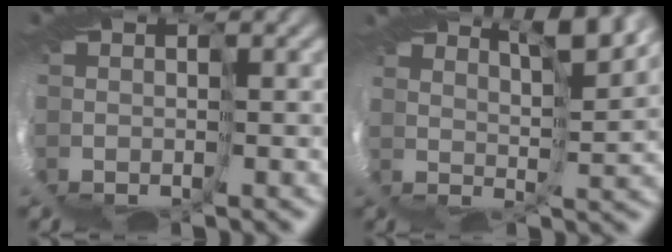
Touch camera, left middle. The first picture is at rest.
{"total": 6.7, "force": [4.9, -4.3, -1.3], "torque": [0.034, 0.006, 0.078]}